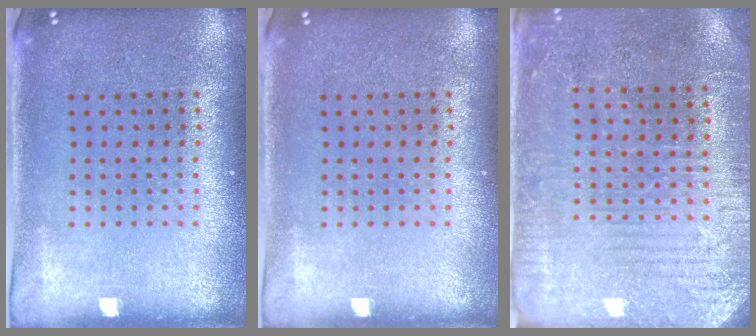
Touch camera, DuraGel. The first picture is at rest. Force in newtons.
{"total": 0.0}
{"total": 2.9, "press": 2.8, "slide": 0.6}